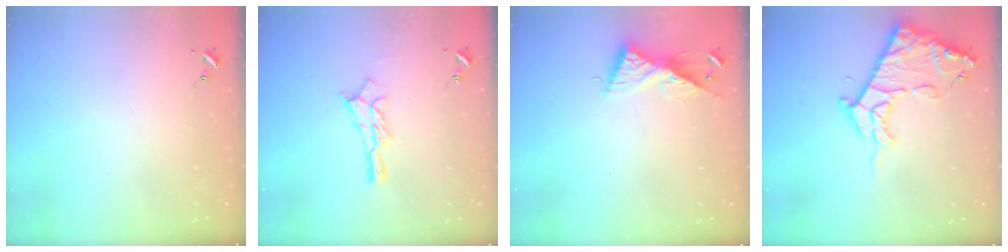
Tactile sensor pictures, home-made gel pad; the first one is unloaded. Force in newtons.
{"total": 11.2, "press": 11.1, "slide": 0.7}
{"total": 9.0, "press": 9.0, "slide": 0.1}
{"total": 14.9, "press": 14.8, "slide": 1.3}